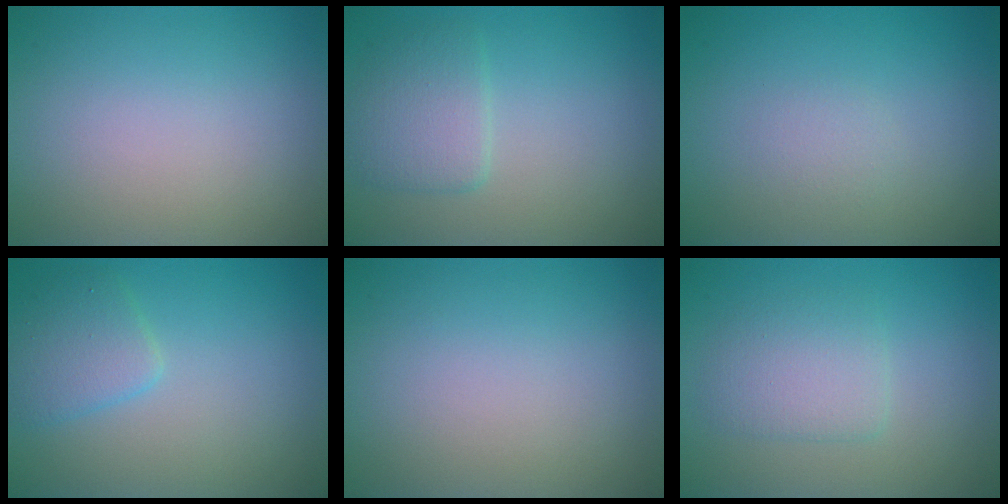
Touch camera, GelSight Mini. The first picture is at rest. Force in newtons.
{"total": 2.8, "press": 2.8, "slide": 0.3}
{"total": 0.9, "press": 0.9, "slide": 0.0}
{"total": 2.7, "press": 2.7, "slide": 0.1}
{"total": 0.0}
{"total": 2.6, "press": 2.6, "slide": 0.2}